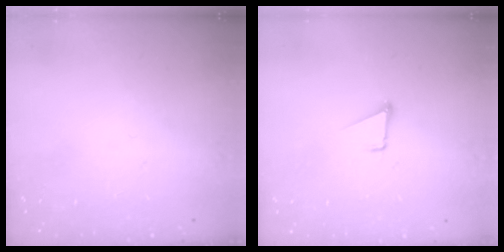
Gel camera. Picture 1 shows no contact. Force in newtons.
{"total": 1.6, "press": 1.5, "slide": 0.1}